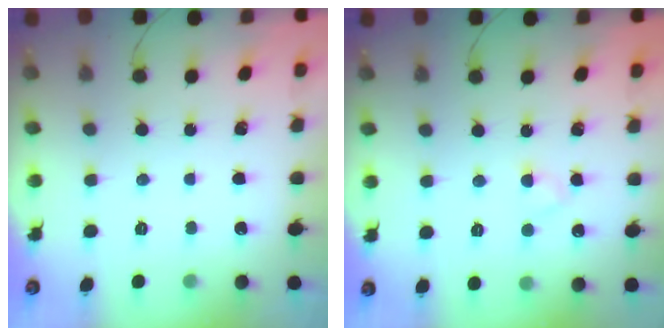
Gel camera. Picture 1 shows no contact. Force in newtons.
{"total": 2.7, "press": 2.5, "slide": 1.1}